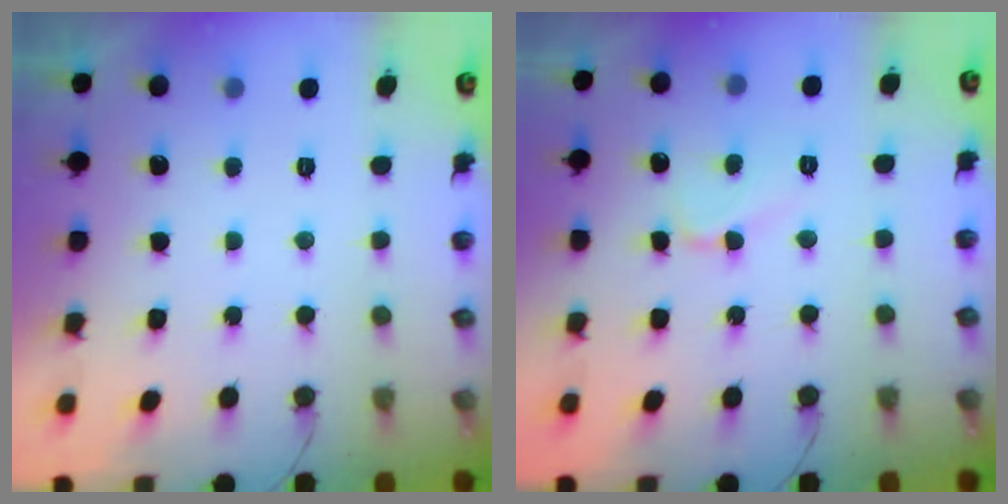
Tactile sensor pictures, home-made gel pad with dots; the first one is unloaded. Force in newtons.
{"total": 5.6, "press": 5.6, "slide": 0.3}